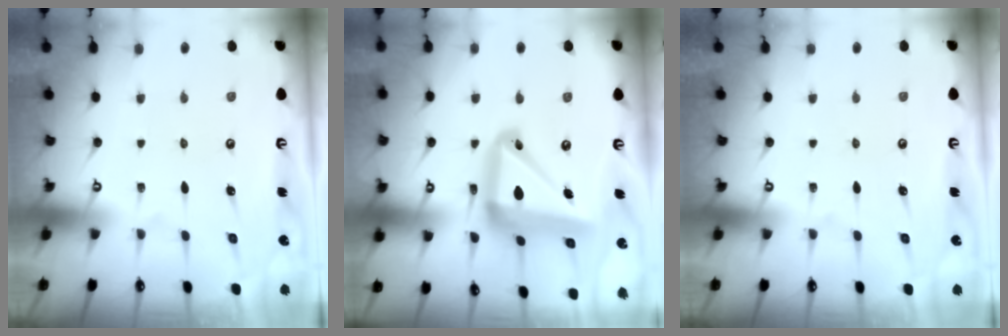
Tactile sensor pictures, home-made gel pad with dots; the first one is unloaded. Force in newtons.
{"total": 19.2, "press": 19.1, "slide": 2.0}
{"total": 0.0}